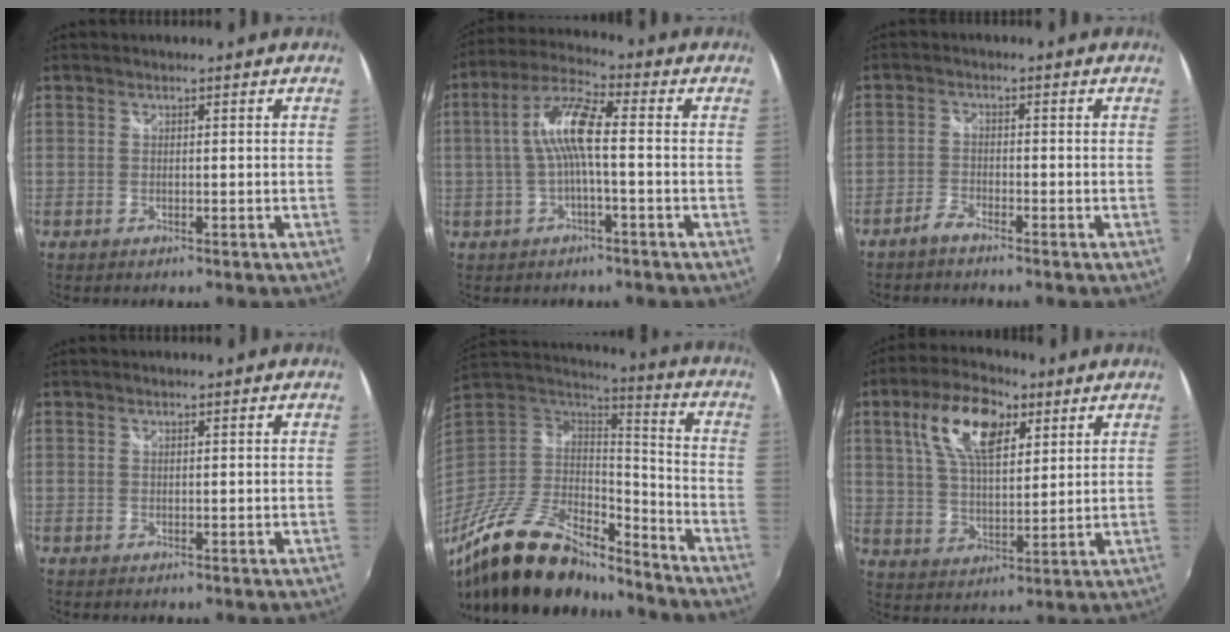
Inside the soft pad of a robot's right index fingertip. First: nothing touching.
{"total": 8.6, "force": [-0.5, 1.4, 8.5], "torque": [-0.178, 0.017, -0.008]}
{"total": 2.4, "force": [-2.2, 0.5, 0.8], "torque": [-0.030, 0.001, -0.047]}
{"total": 0.0}
{"total": 24.9, "force": [-18.3, 10.3, 13.4], "torque": [-0.273, -0.012, -0.306]}
{"total": 13.1, "force": [6.0, 6.0, 9.9], "torque": [-0.188, 0.025, 0.108]}